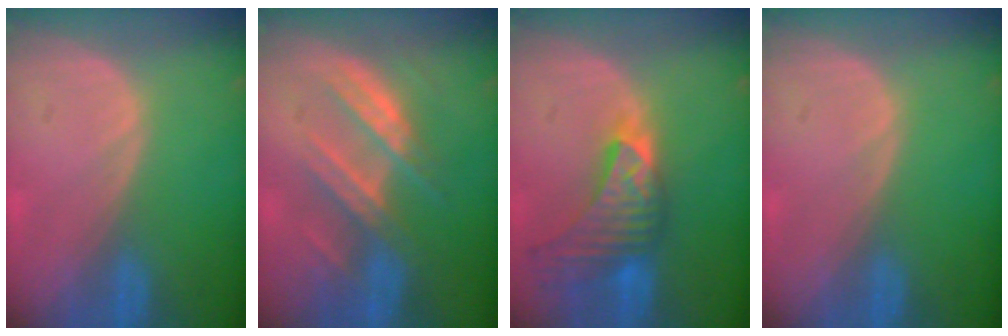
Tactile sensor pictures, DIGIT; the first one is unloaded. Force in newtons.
{"total": 7.7, "press": 7.2, "slide": 2.8}
{"total": 9.2, "press": 8.5, "slide": 3.7}
{"total": 0.0}